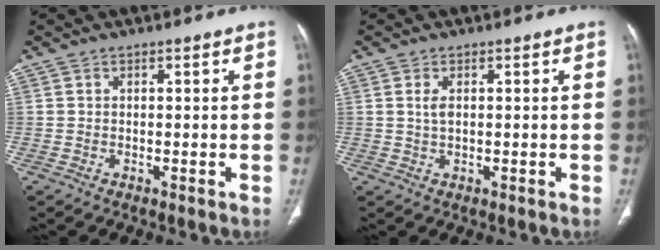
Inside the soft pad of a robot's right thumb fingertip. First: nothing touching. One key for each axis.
{"total": 1.8, "fx": 0.5, "fy": 0.8, "fz": 1.6, "tx": -0.033, "ty": -0.004, "tz": 0.013}